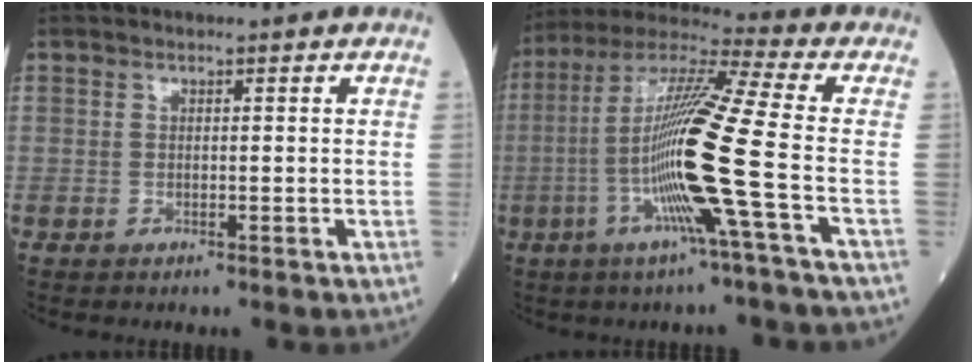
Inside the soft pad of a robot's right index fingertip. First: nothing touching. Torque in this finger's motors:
{"motor_torque": [1.62, -0.52, 1.05, 0.21]}